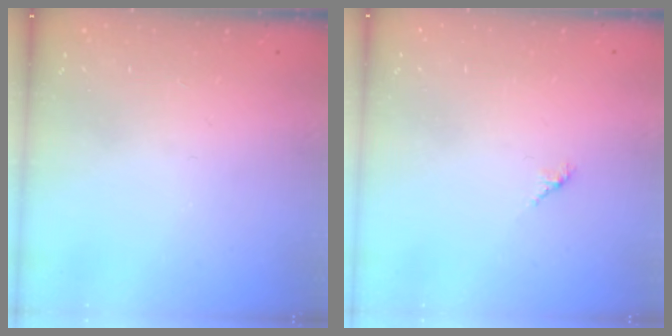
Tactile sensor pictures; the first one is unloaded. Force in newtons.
{"total": 1.7, "press": 1.6, "slide": 0.5}